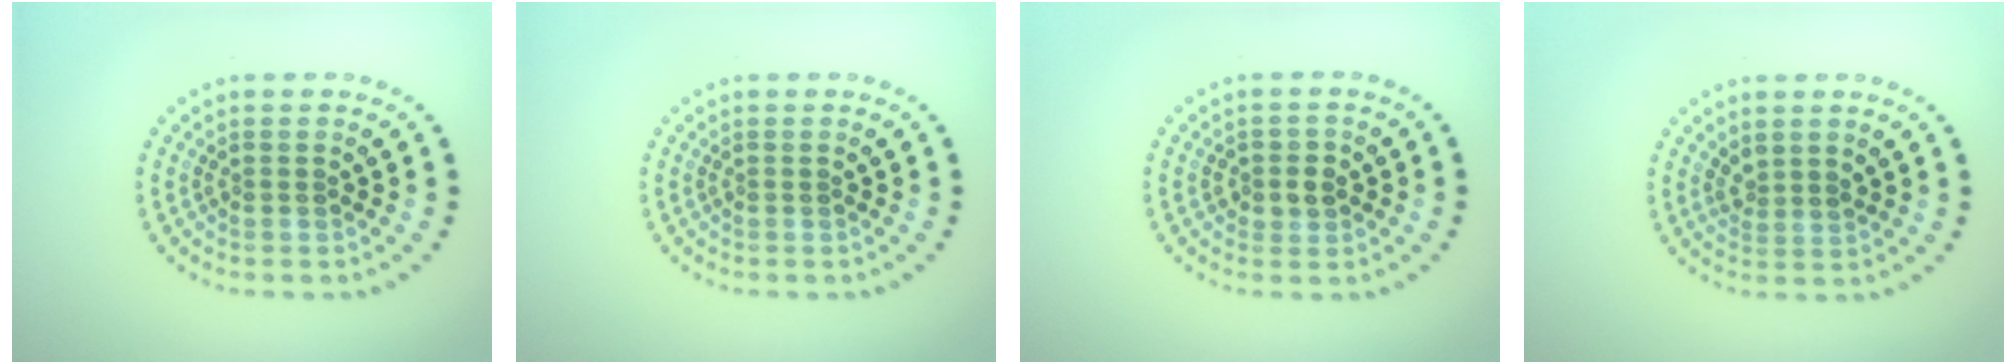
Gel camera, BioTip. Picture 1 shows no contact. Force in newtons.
{"total": 0.0}
{"total": 1.8, "press": 1.7, "slide": 0.7}
{"total": 1.4, "press": 1.1, "slide": 0.9}